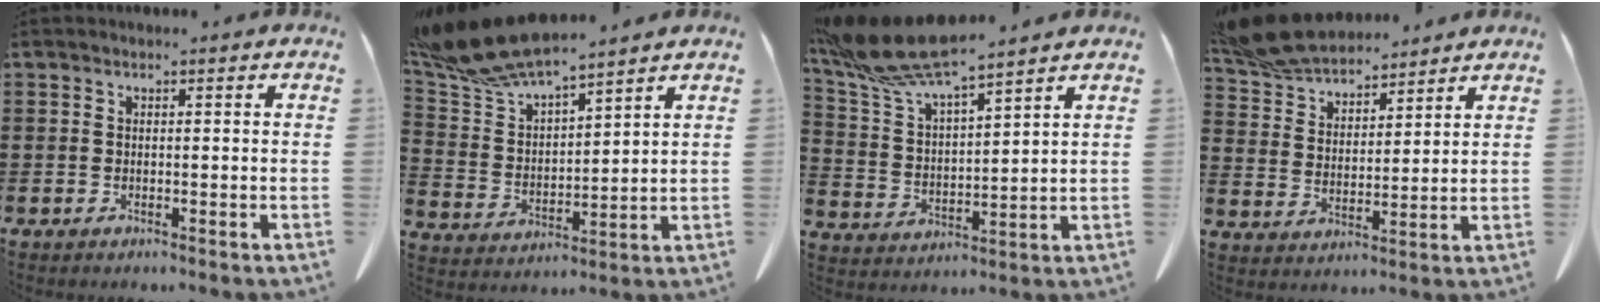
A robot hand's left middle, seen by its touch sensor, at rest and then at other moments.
{"total": 10.9, "force": [9.9, 1.8, 4.2], "torque": [-0.122, -0.051, 0.180]}
{"total": 10.5, "force": [9.1, 1.2, 5.1], "torque": [-0.140, -0.049, 0.161]}
{"total": 9.3, "force": [8.5, 2.4, 2.7], "torque": [-0.090, -0.030, 0.162]}